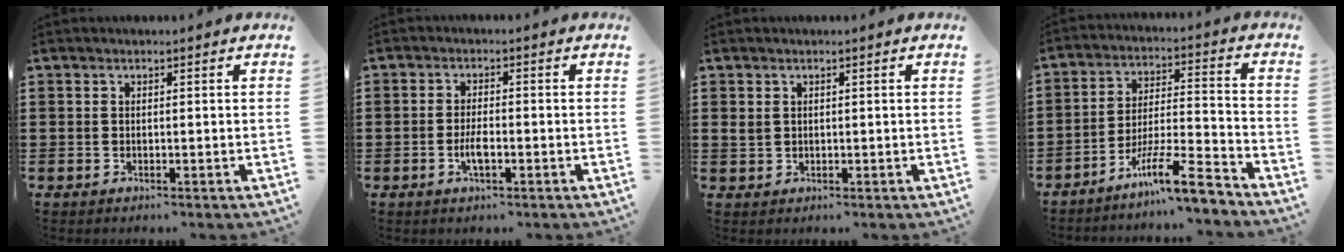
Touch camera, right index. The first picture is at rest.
{"total": 3.2, "force": [-1.1, 1.0, 2.8], "torque": [-0.067, -0.004, -0.024]}
{"total": 1.2, "force": [0.5, 0.9, 0.5], "torque": [-0.012, 0.005, 0.010]}
{"total": 10.7, "force": [-8.3, 1.1, 6.6], "torque": [-0.117, 0.015, -0.158]}